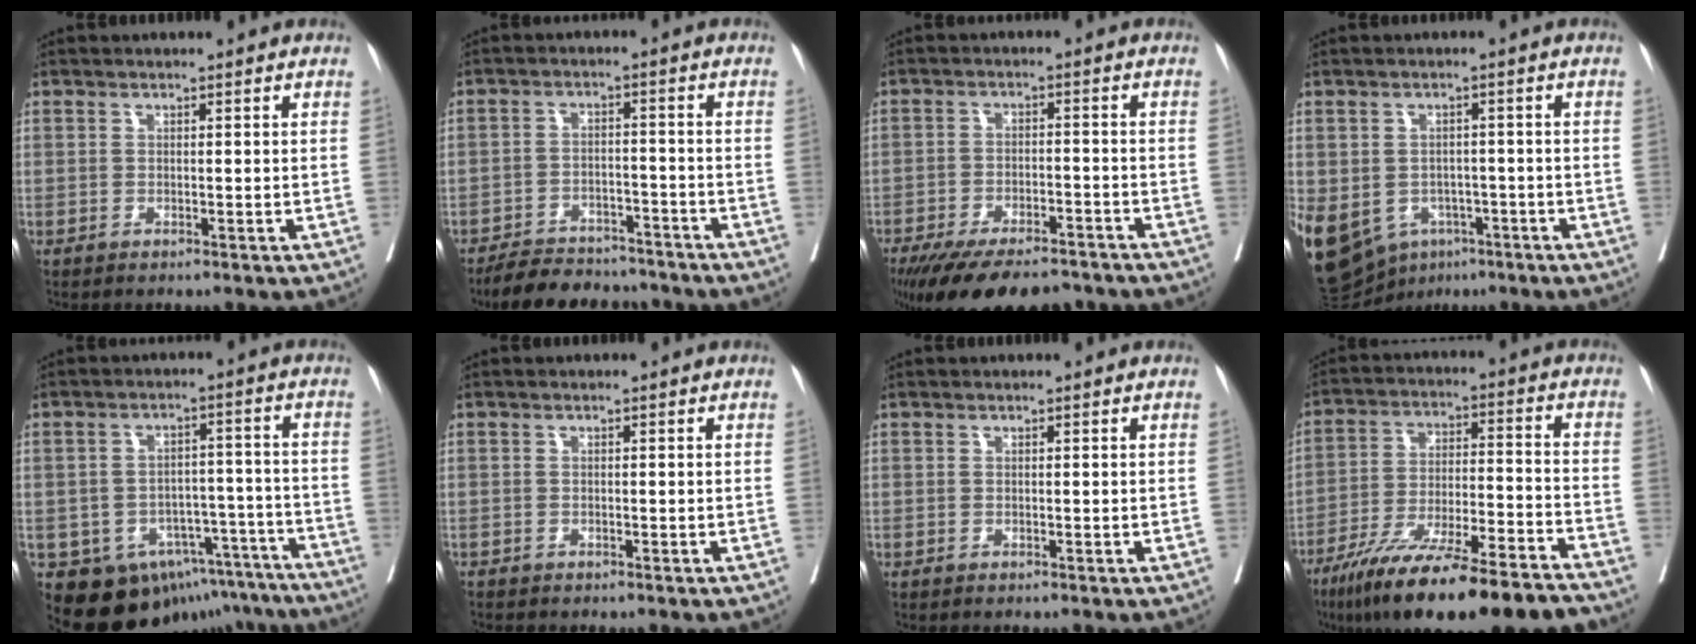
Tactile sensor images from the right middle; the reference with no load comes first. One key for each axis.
{"total": 10.8, "fx": -9.8, "fy": 3.6, "fz": 2.8, "tx": -0.040, "ty": 0.003, "tz": -0.140}
{"total": 17.1, "fx": -13.8, "fy": 5.6, "fz": 8.3, "tx": -0.164, "ty": -0.022, "tz": -0.199}
{"total": 21.2, "fx": -9.2, "fy": 16.3, "fz": 9.9, "tx": -0.307, "ty": -0.012, "tz": -0.124}
{"total": 15.3, "fx": -10.9, "fy": 9.5, "fz": 4.8, "tx": -0.049, "ty": 0.053, "tz": -0.128}
{"total": 0.6, "fx": -0.5, "fy": 0.3, "fz": 0.0, "tx": -0.009, "ty": 0.000, "tz": -0.012}
{"total": 0.0}
{"total": 22.1, "fx": -17.4, "fy": 2.1, "fz": 13.5, "tx": -0.189, "ty": -0.019, "tz": -0.285}